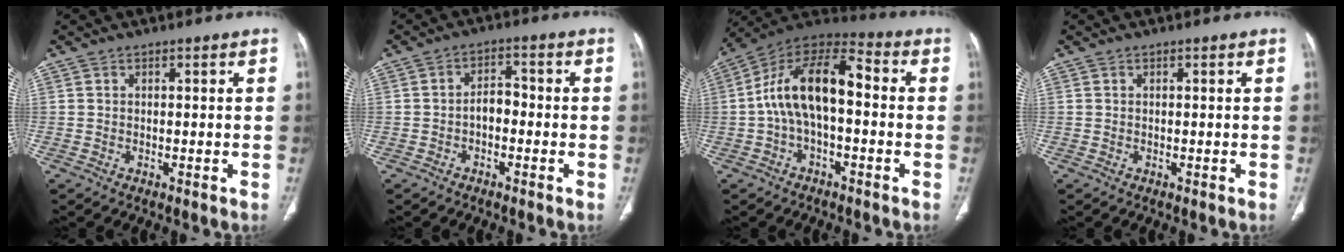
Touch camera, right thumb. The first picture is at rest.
{"total": 3.0, "force": [-1.0, 1.9, 2.1], "torque": [-0.024, 0.020, -0.024]}
{"total": 14.8, "force": [-0.6, 7.5, 12.8], "torque": [-0.218, 0.050, -0.022]}
{"total": 0.0}